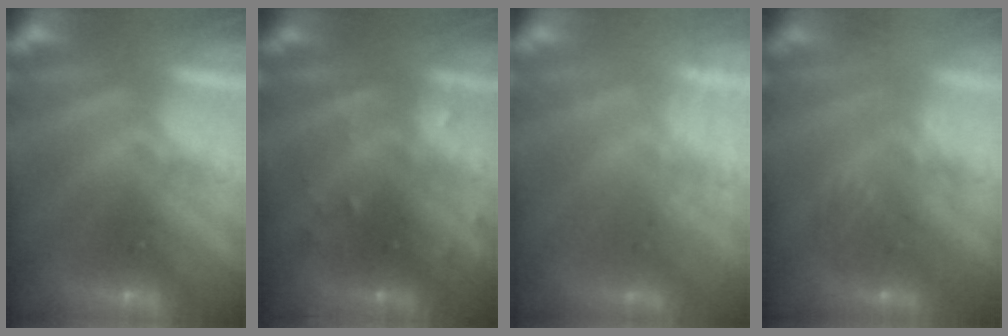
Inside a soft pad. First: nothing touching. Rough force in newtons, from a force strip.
{"total": 3.2}
{"total": 2.1}
{"total": 2.8}